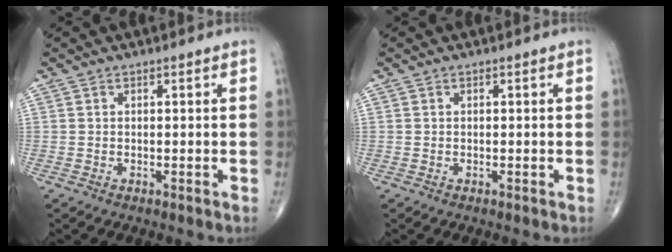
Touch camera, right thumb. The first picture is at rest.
{"total": 0.0}